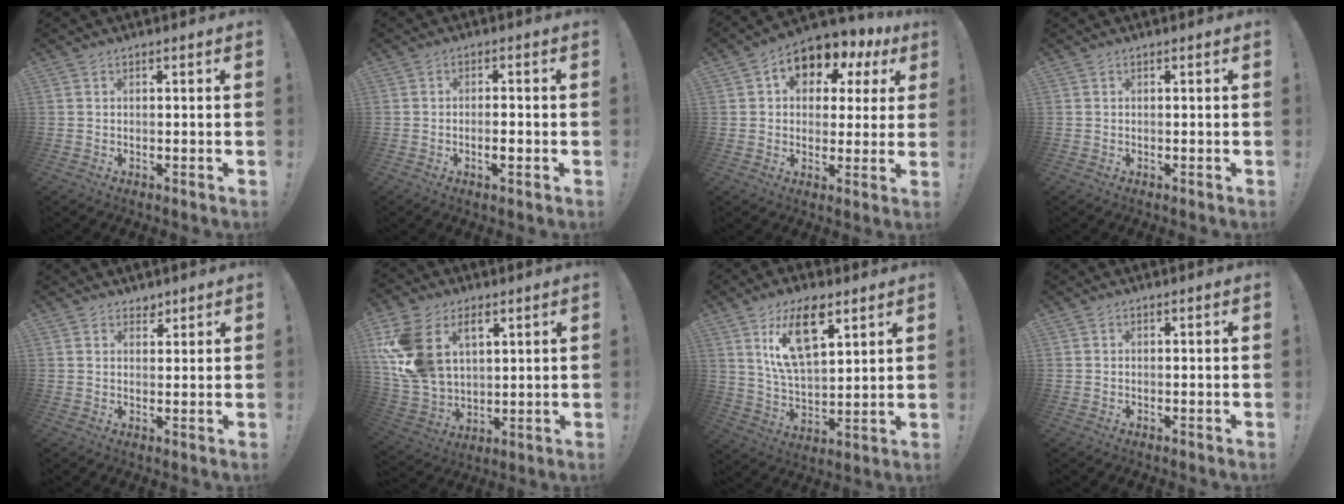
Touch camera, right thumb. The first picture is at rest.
{"total": 3.2, "force": [-1.5, 0.6, 2.8], "torque": [-0.038, 0.001, -0.027]}
{"total": 9.3, "force": [4.4, 6.5, 5.0], "torque": [-0.076, -0.028, 0.083]}
{"total": 0.0}
{"total": 3.0, "force": [2.1, 2.1, 0.5], "torque": [0.003, -0.010, 0.037]}
{"total": 17.4, "force": [7.2, 12.1, 10.3], "torque": [-0.214, -0.035, 0.137]}
{"total": 15.2, "force": [7.9, 6.9, 11.0], "torque": [-0.198, -0.025, 0.139]}
{"total": 0.0}